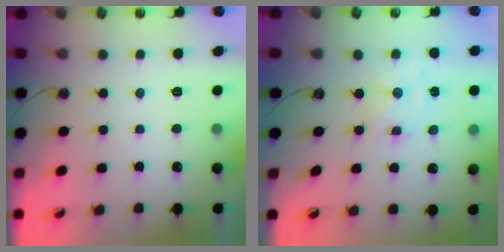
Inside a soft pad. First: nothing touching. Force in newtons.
{"total": 2.4, "press": 2.3, "slide": 0.5}